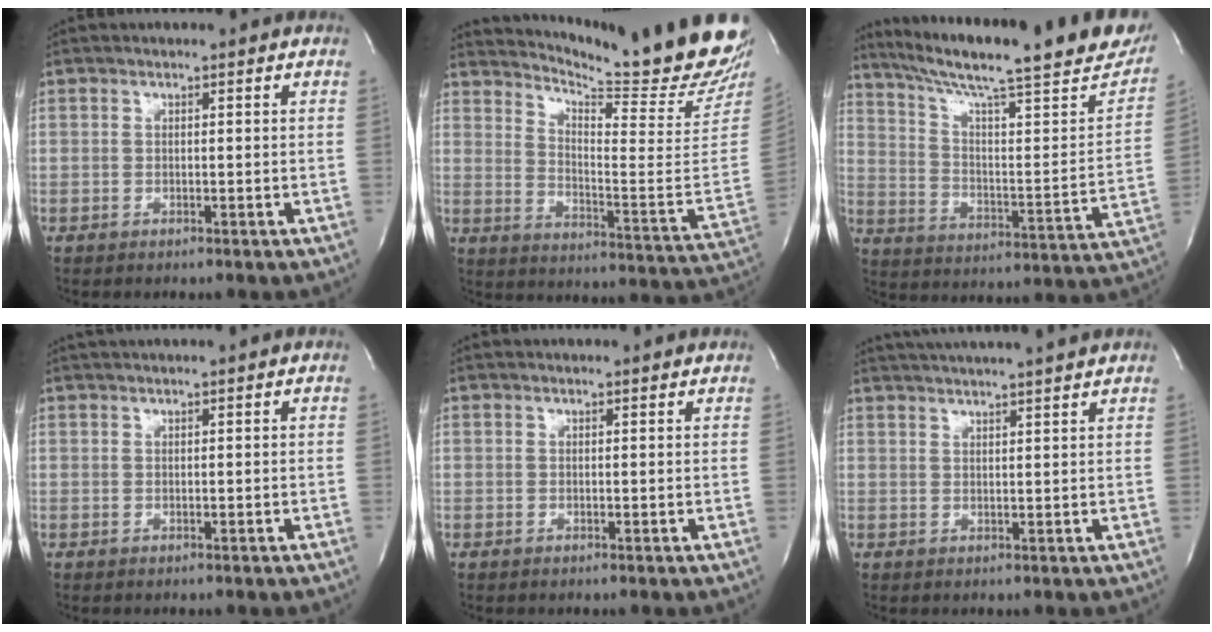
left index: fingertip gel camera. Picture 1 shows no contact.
{"total": 20.7, "force": [18.8, 0.4, 8.6], "torque": [-0.146, -0.116, 0.245]}
{"total": 27.6, "force": [21.9, 3.2, 16.6], "torque": [-0.260, -0.030, 0.300]}
{"total": 2.2, "force": [2.0, -0.5, 0.9], "torque": [-0.011, 0.019, 0.039]}
{"total": 2.7, "force": [2.6, 0.5, 0.4], "torque": [-0.015, 0.011, 0.024]}
{"total": 11.6, "force": [10.6, -0.7, 4.6], "torque": [-0.087, 0.014, 0.144]}